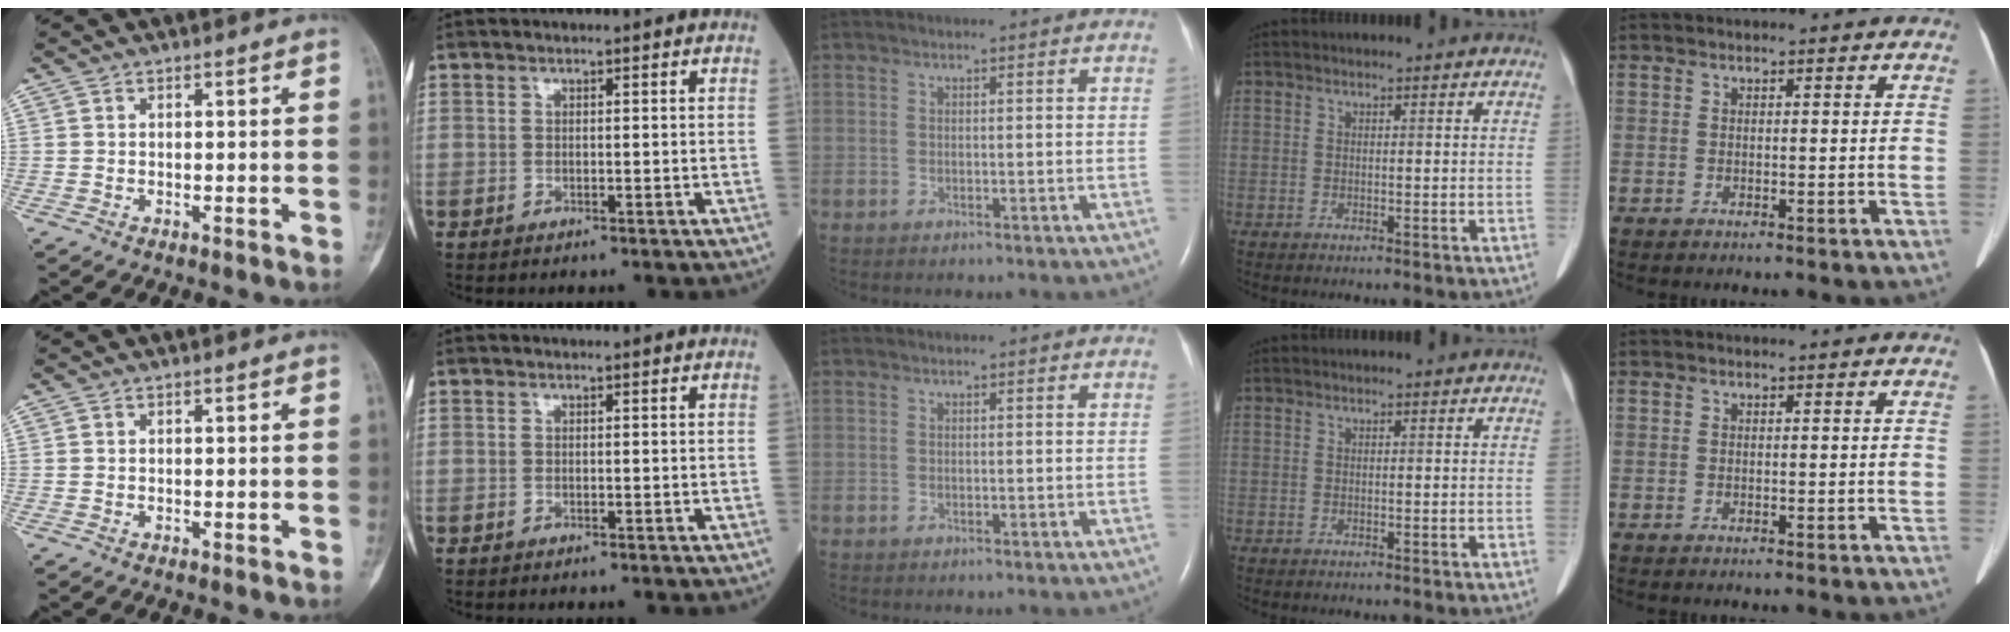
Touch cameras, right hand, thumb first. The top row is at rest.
{}